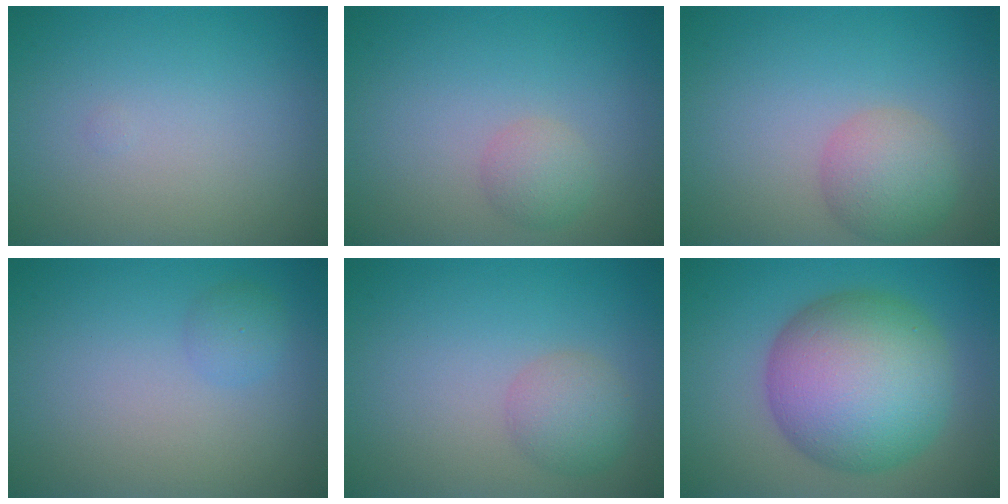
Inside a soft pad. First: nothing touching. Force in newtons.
{"total": 1.8, "press": 1.8, "slide": 0.1}
{"total": 3.5, "press": 3.5, "slide": 0.2}
{"total": 1.3, "press": 1.2, "slide": 0.1}
{"total": 2.1, "press": 2.1, "slide": 0.2}
{"total": 12.2, "press": 12.1, "slide": 0.2}